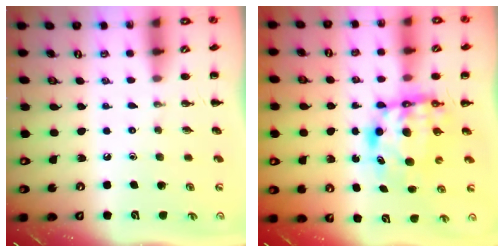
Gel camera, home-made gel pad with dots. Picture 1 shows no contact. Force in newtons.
{"total": 6.9, "press": 6.7, "slide": 1.6}